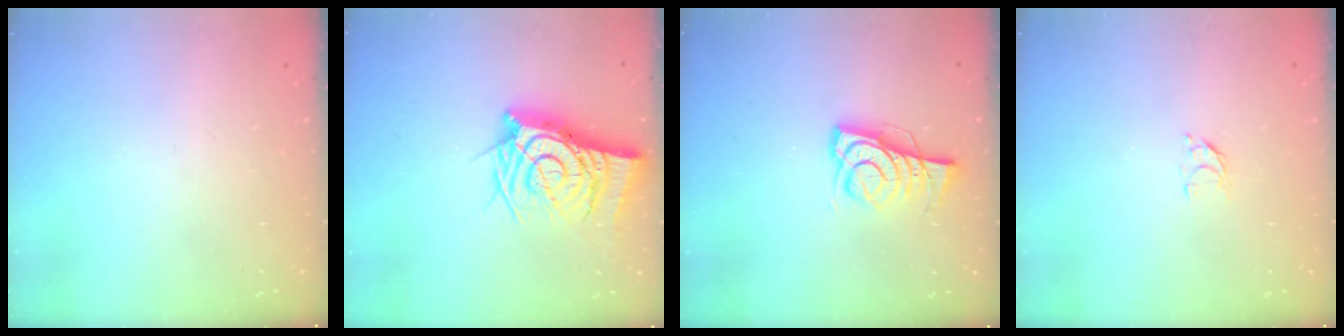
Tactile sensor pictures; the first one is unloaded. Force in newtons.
{"total": 13.6, "press": 13.5, "slide": 1.5}
{"total": 6.7, "press": 6.6, "slide": 1.0}
{"total": 2.9, "press": 2.9, "slide": 0.2}